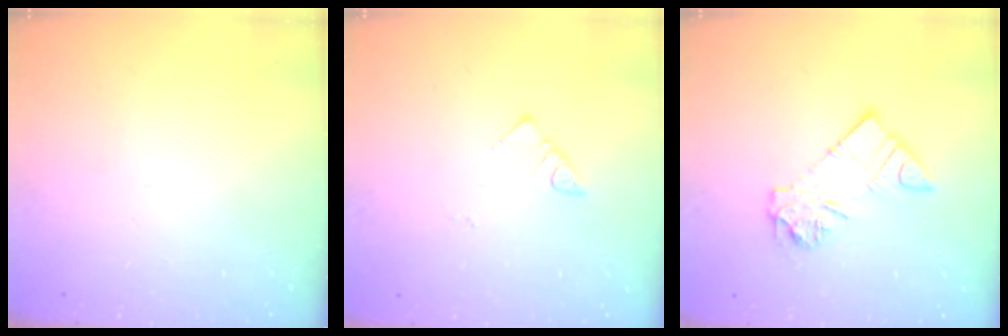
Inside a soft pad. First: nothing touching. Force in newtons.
{"total": 2.7, "press": 2.7, "slide": 0.3}
{"total": 9.9, "press": 9.9, "slide": 0.7}